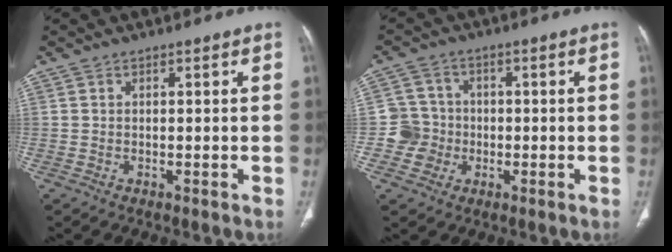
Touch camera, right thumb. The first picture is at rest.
{"total": 5.9, "force": [-1.2, 5.8, 0.4], "torque": [0.026, 0.015, -0.028]}